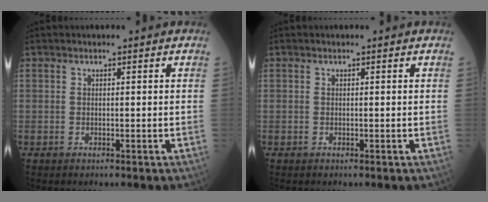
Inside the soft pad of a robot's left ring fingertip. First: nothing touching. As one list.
[{"total": 0.0}]